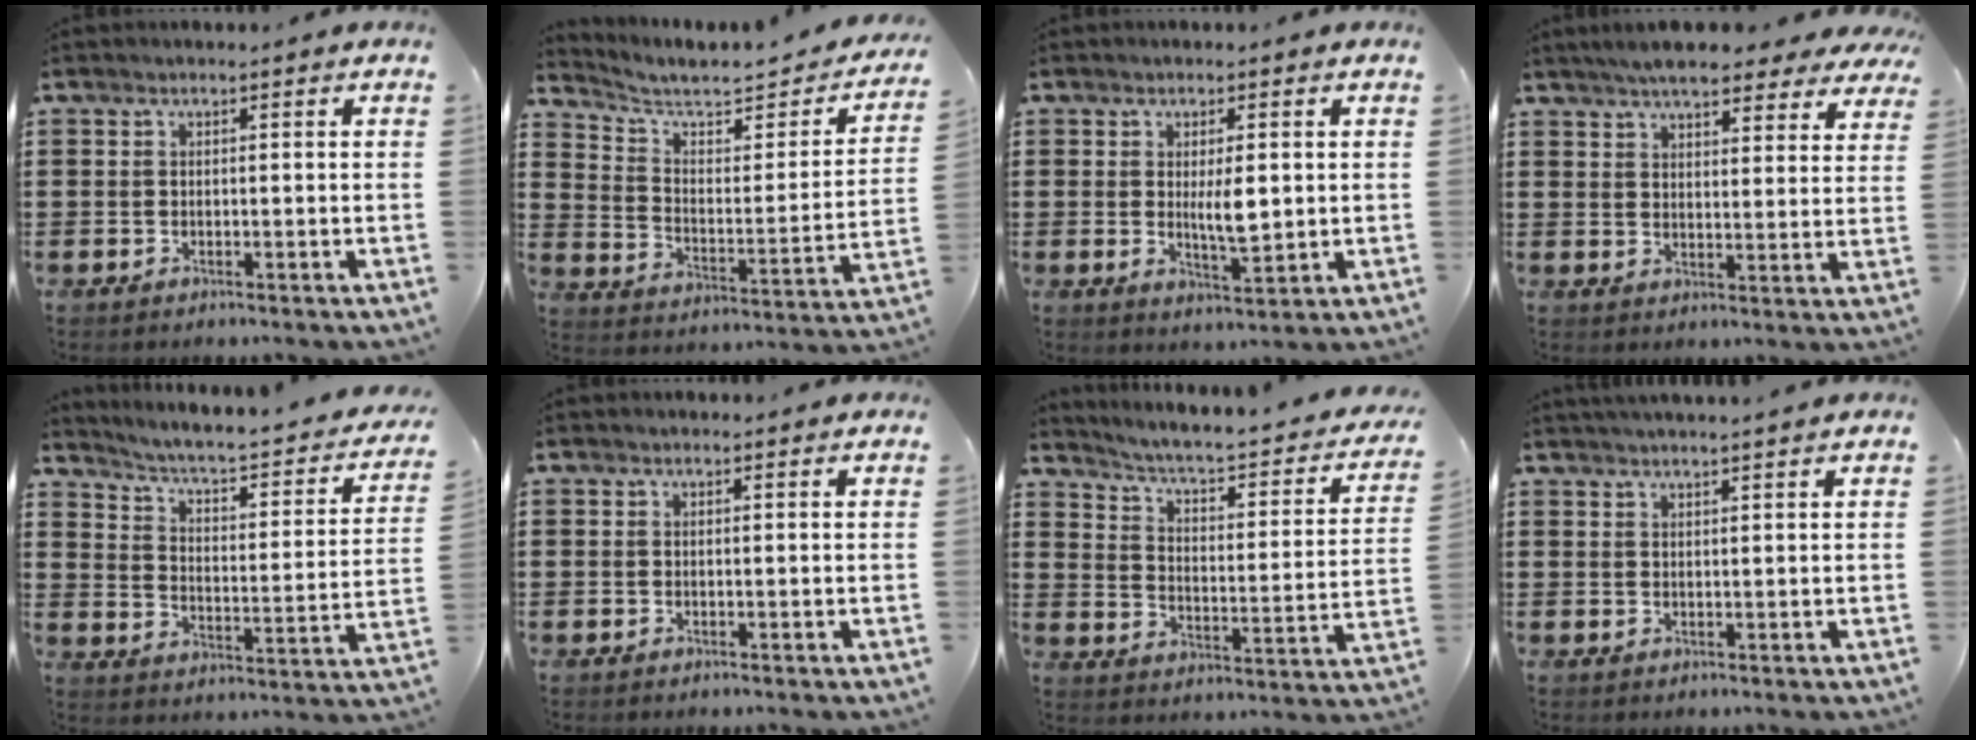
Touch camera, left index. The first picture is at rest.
{"total": 5.2, "force": [4.1, 1.6, 2.6], "torque": [-0.067, -0.033, 0.062]}
{"total": 4.7, "force": [0.7, 1.5, 4.4], "torque": [-0.069, -0.004, 0.008]}
{"total": 5.9, "force": [5.5, 0.8, 2.2], "torque": [-0.056, -0.015, 0.097]}
{"total": 3.2, "force": [2.4, 0.2, 2.1], "torque": [-0.058, -0.032, 0.028]}
{"total": 0.5, "force": [0.5, 0.2, 0.1], "torque": [-0.002, 0.001, 0.010]}
{"total": 3.3, "force": [2.5, 0.2, 2.1], "torque": [-0.058, -0.032, 0.030]}
{"total": 2.0, "force": [1.9, -0.4, 0.3], "torque": [-0.008, -0.003, 0.037]}